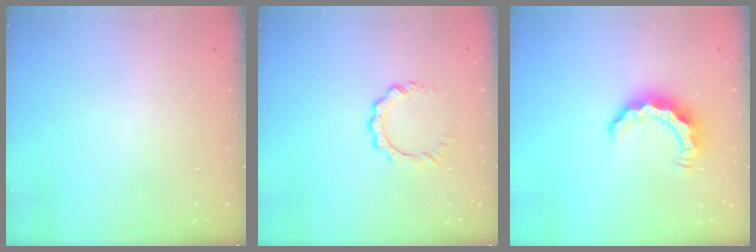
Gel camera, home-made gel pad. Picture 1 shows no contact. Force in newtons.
{"total": 5.9, "press": 5.9, "slide": 0.5}
{"total": 8.1, "press": 8.1, "slide": 0.3}